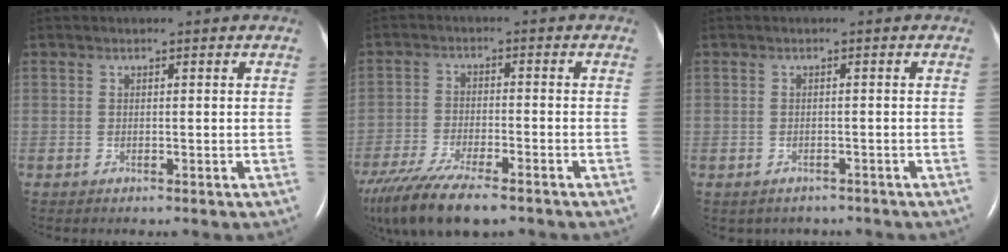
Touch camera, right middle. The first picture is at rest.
{"total": 15.3, "force": [-11.7, 3.5, 9.2], "torque": [-0.200, -0.036, -0.196]}
{"total": 3.6, "force": [-3.0, 2.0, 0.4], "torque": [-0.009, 0.011, -0.032]}